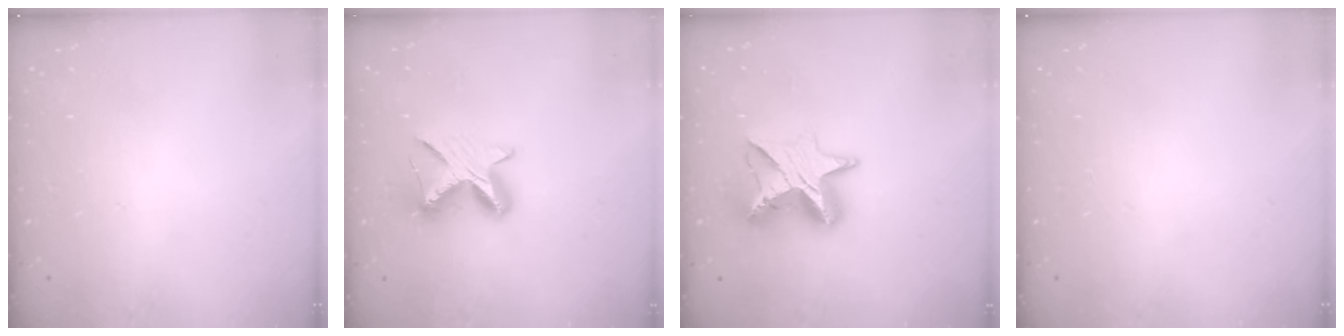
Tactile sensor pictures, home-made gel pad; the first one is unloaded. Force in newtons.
{"total": 8.9, "press": 8.9, "slide": 0.3}
{"total": 11.5, "press": 11.5, "slide": 0.8}
{"total": 0.0}